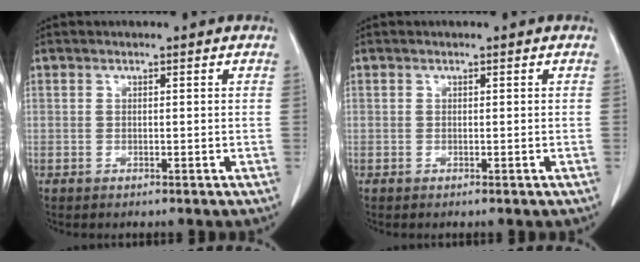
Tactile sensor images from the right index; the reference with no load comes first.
{"total": 0.0}